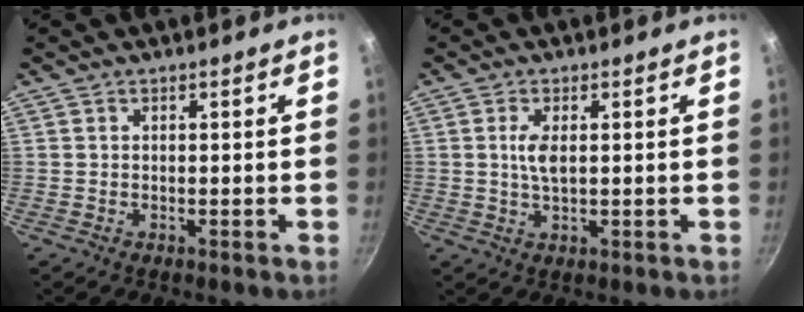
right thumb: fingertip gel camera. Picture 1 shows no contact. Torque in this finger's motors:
{"motor_torque": [1.19, 0.94, 0.66, -0.10, 0.17]}